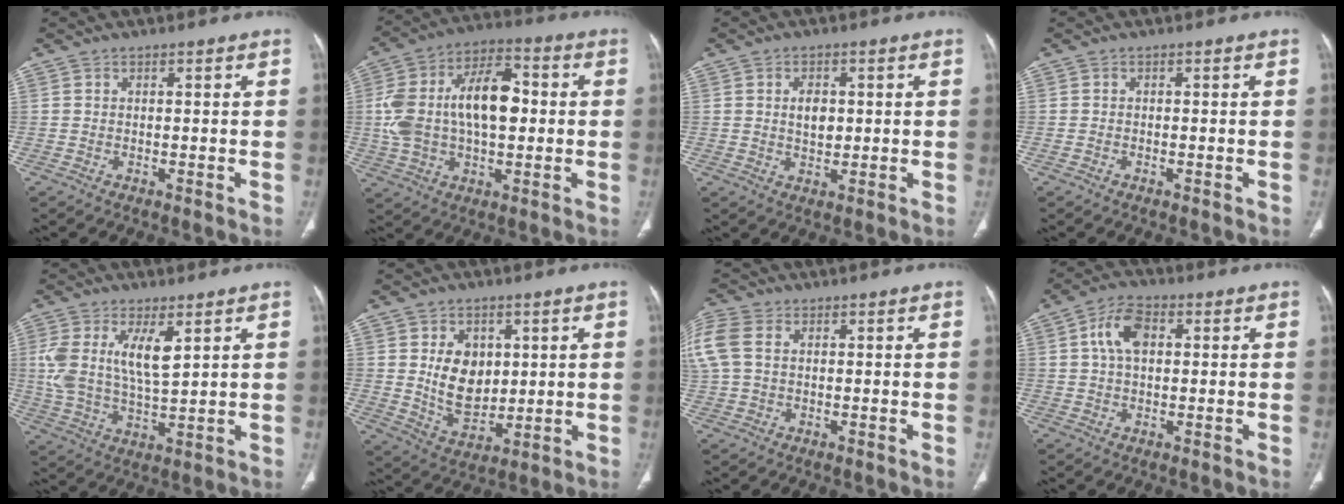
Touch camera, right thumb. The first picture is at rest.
{"total": 18.6, "force": [1.1, 10.6, 15.3], "torque": [-0.272, 0.033, 0.019]}
{"total": 4.0, "force": [0.6, 2.6, 3.0], "torque": [-0.037, -0.003, 0.011]}
{"total": 0.0}
{"total": 10.6, "force": [3.7, 4.3, 8.9], "torque": [-0.177, -0.015, 0.077]}
{"total": 10.4, "force": [1.9, 7.6, 6.9], "torque": [-0.074, -0.019, 0.049]}
{"total": 10.5, "force": [2.0, 7.4, 7.2], "torque": [-0.214, 0.022, 0.042]}
{"total": 7.0, "force": [1.5, 4.2, 5.4], "torque": [-0.100, 0.013, 0.024]}